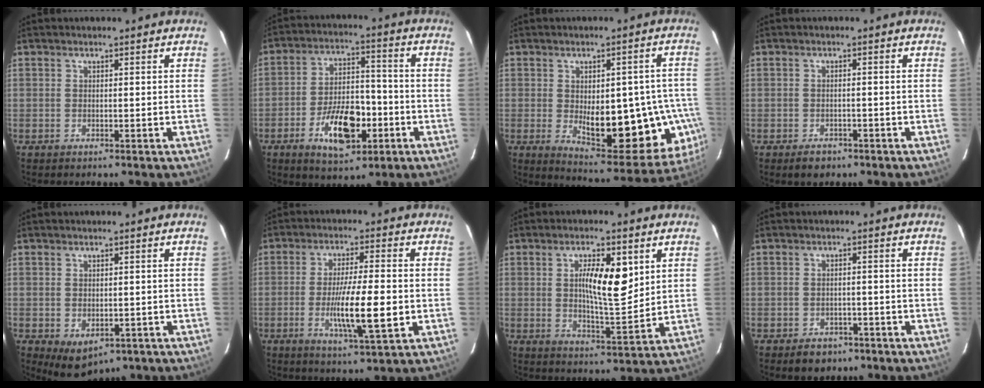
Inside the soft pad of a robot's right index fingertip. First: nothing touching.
{"total": 11.5, "force": [-4.6, 5.2, 9.2], "torque": [-0.167, 0.009, -0.072]}
{"total": 17.8, "force": [-3.4, 6.9, 16.0], "torque": [-0.165, 0.010, -0.019]}
{"total": 2.0, "force": [-1.3, 1.5, 0.4], "torque": [-0.008, 0.004, -0.014]}
{"total": 5.1, "force": [-2.4, 3.3, 3.1], "torque": [-0.051, -0.008, -0.019]}
{"total": 10.2, "force": [-2.1, 0.7, 10.0], "torque": [-0.171, -0.014, -0.038]}
{"total": 9.2, "force": [2.7, 2.4, 8.5], "torque": [-0.140, -0.001, 0.048]}
{"total": 3.9, "force": [-2.6, 2.7, 1.1], "torque": [-0.016, 0.006, -0.030]}